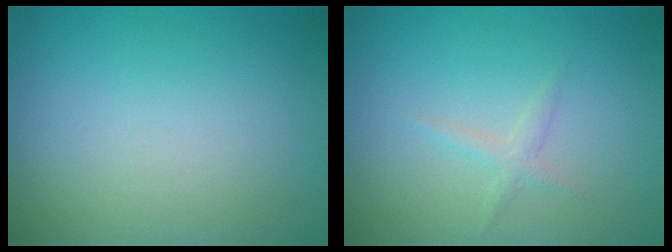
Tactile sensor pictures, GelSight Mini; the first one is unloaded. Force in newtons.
{"total": 1.0, "press": 1.0, "slide": 0.0}